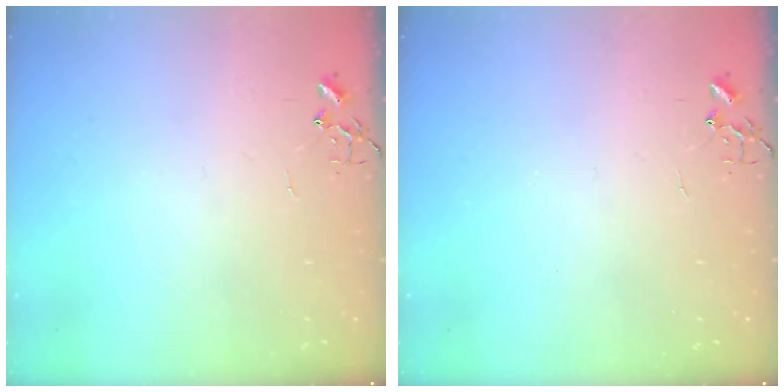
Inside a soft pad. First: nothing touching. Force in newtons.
{"total": 0.0}